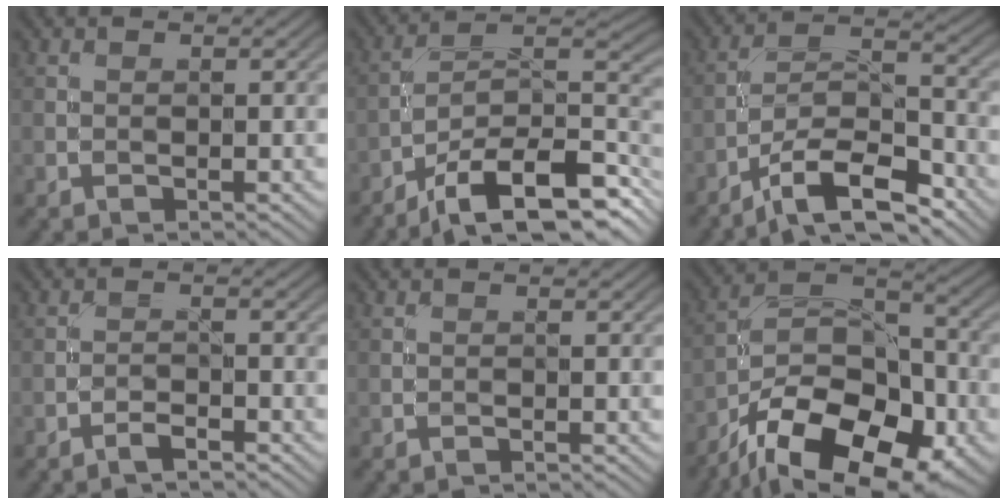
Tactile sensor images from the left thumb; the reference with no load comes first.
{"total": 14.6, "force": [-9.5, 5.1, 9.9], "torque": [-0.177, -0.009, -0.164]}
{"total": 11.2, "force": [-8.1, 3.3, 7.1], "torque": [-0.120, 0.006, -0.157]}
{"total": 1.9, "force": [-1.6, 0.2, 0.9], "torque": [-0.018, 0.004, -0.035]}
{"total": 0.0}
{"total": 18.0, "force": [-11.2, 9.1, 10.7], "torque": [-0.188, -0.033, -0.179]}